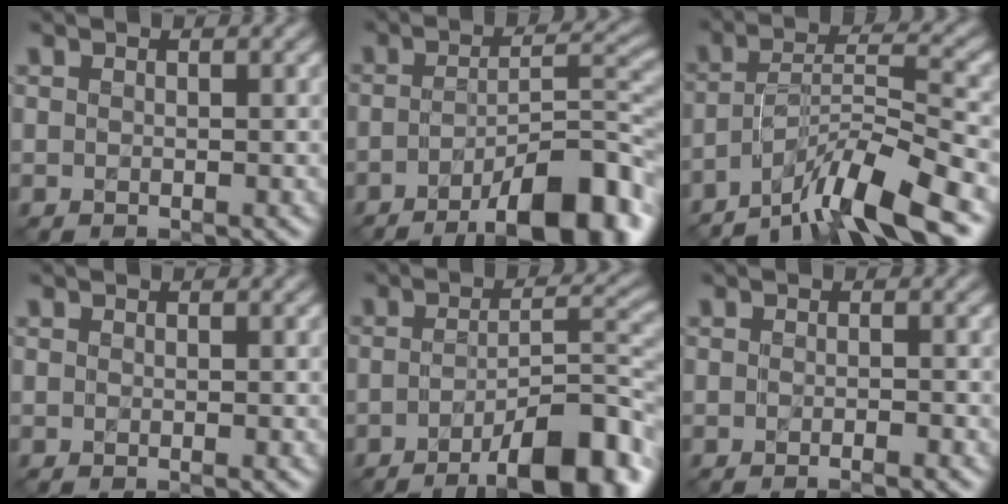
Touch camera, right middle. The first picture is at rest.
{"total": 10.2, "force": [-6.0, 2.7, 7.8], "torque": [-0.108, 0.003, -0.093]}
{"total": 8.8, "force": [-6.4, 1.3, 5.9], "torque": [-0.096, 0.006, -0.121]}
{"total": 0.0}
{"total": 9.2, "force": [-5.5, 2.4, 7.1], "torque": [-0.097, 0.002, -0.085]}
{"total": 1.1, "force": [-0.9, 0.0, 0.6], "torque": [-0.011, -0.001, -0.018]}